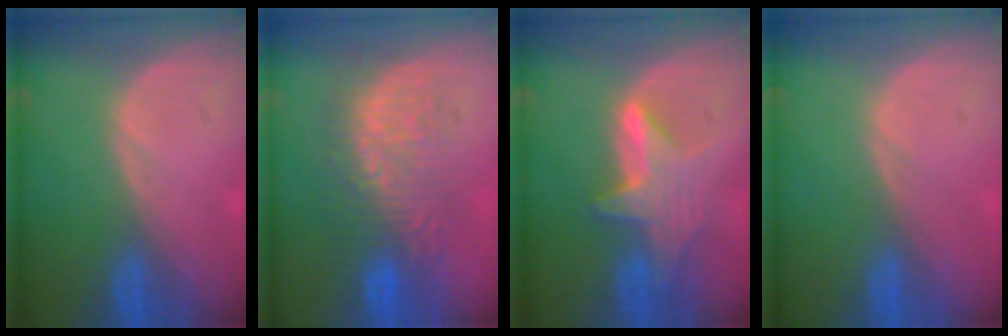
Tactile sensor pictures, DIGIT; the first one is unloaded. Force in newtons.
{"total": 8.7, "press": 8.6, "slide": 1.3}
{"total": 6.8, "press": 6.4, "slide": 2.1}
{"total": 0.0}